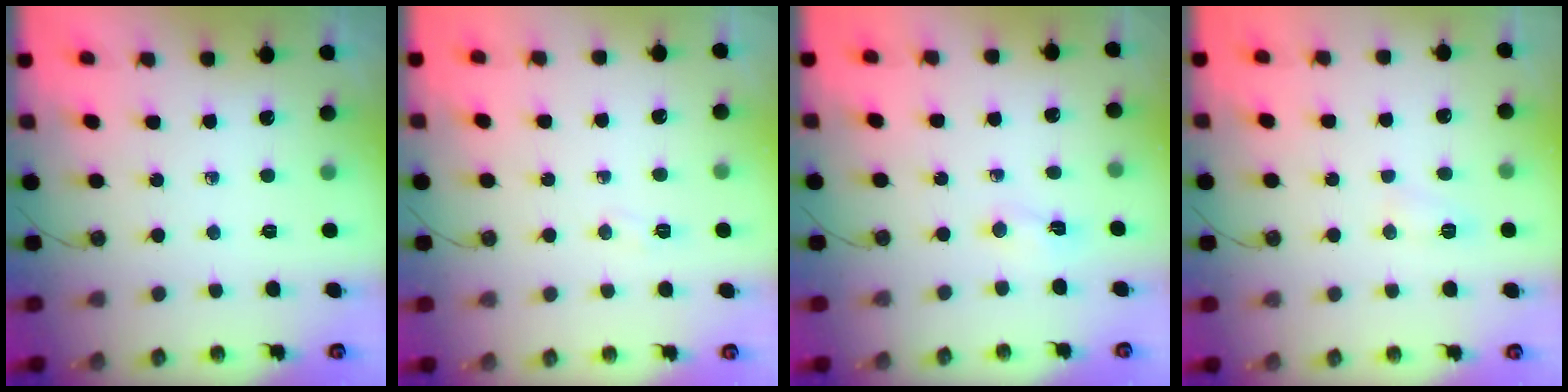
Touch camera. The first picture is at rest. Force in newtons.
{"total": 3.4, "press": 3.4, "slide": 0.5}
{"total": 2.2, "press": 2.1, "slide": 0.7}
{"total": 6.7, "press": 6.7, "slide": 0.6}